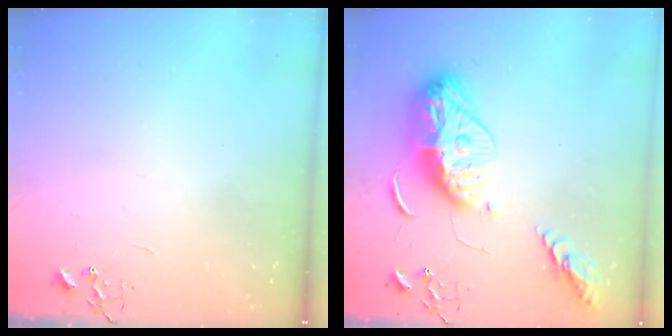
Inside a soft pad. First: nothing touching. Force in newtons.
{"total": 16.9, "press": 16.8, "slide": 1.6}